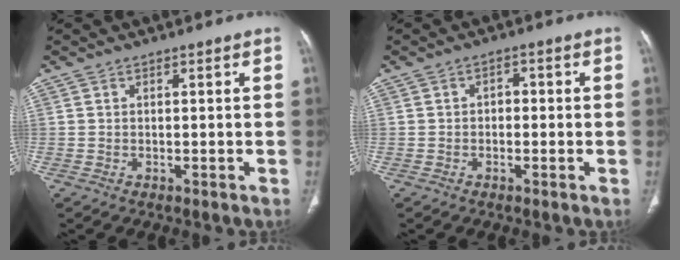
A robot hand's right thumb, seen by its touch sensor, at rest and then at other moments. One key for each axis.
{"total": 2.0, "fx": -0.2, "fy": 1.5, "fz": 1.3, "tx": -0.008, "ty": 0.009, "tz": -0.010}